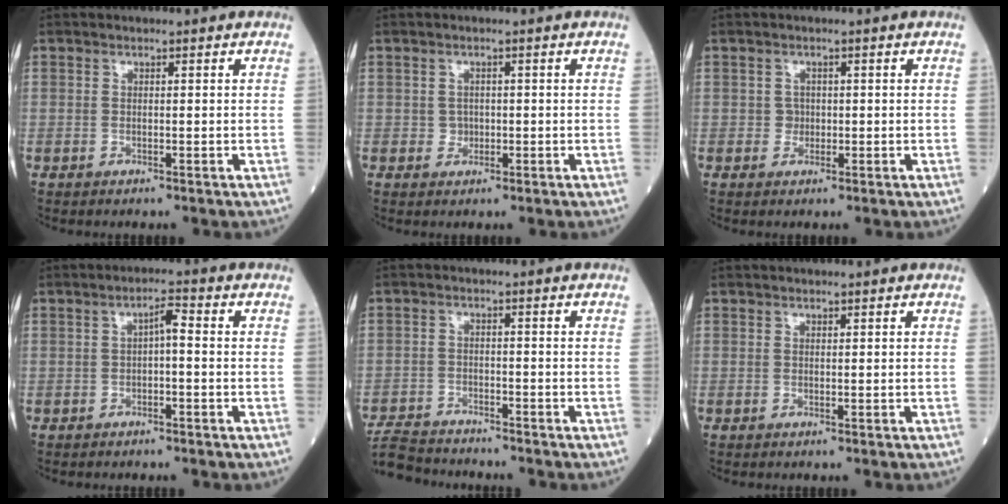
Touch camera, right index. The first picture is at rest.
{"total": 1.4, "force": [-0.2, 1.3, 0.4], "torque": [-0.003, 0.003, -0.002]}
{"total": 1.3, "force": [-0.1, 1.3, 0.3], "torque": [-0.001, 0.004, -0.001]}
{"total": 2.6, "force": [-0.1, 0.5, 2.5], "torque": [-0.039, 0.011, -0.002]}
{"total": 7.0, "force": [-6.9, 1.1, 0.5], "torque": [-0.011, -0.011, -0.127]}
{"total": 0.0}